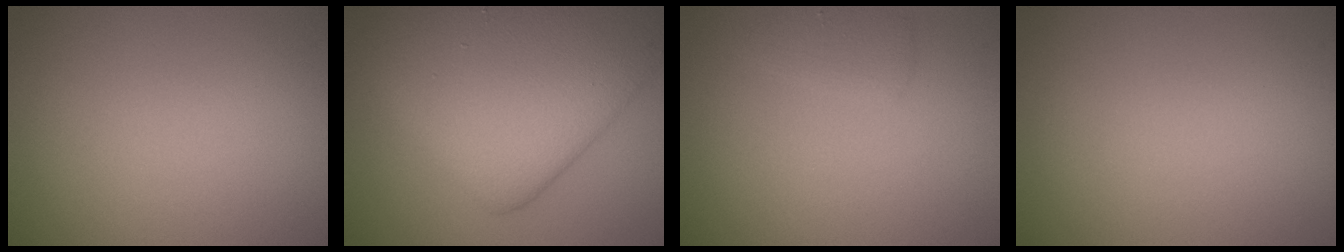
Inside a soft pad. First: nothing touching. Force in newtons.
{"total": 10.7, "press": 10.7, "slide": 0.2}
{"total": 1.4, "press": 1.4, "slide": 0.1}
{"total": 0.0}